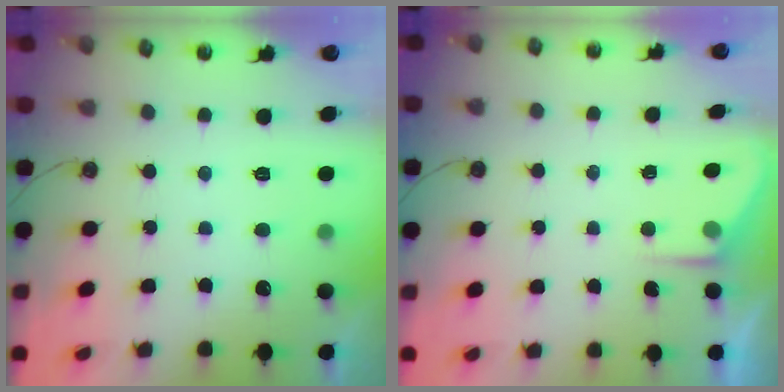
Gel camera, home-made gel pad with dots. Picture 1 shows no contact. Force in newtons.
{"total": 2.6, "press": 2.5, "slide": 0.4}